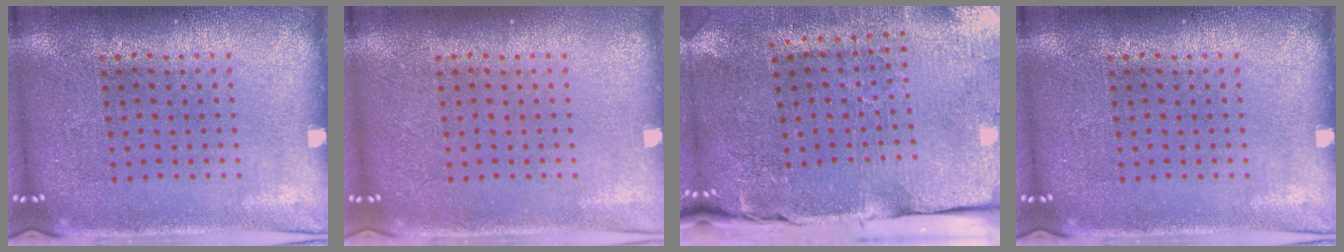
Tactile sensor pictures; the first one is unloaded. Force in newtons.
{"total": 0.0}
{"total": 4.2, "press": 3.7, "slide": 2.1}
{"total": 0.0}